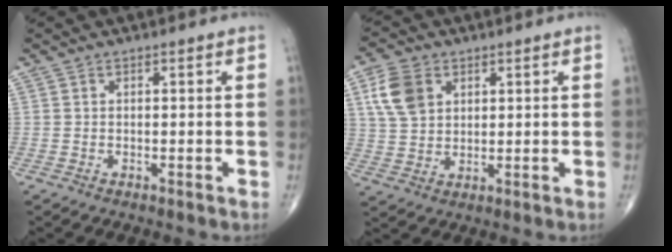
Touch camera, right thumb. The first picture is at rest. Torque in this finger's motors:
{"motor_torque": [0.21, 0.57, 0.31, -0.09, 0.04]}